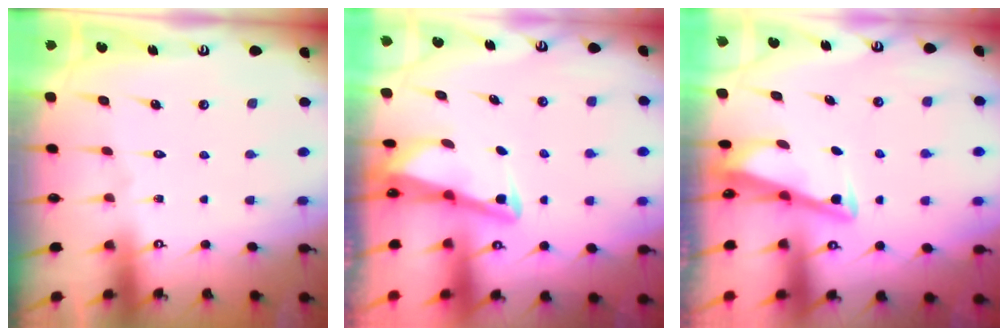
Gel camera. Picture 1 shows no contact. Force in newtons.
{"total": 3.0, "press": 3.0, "slide": 0.4}
{"total": 3.4, "press": 3.4, "slide": 0.4}